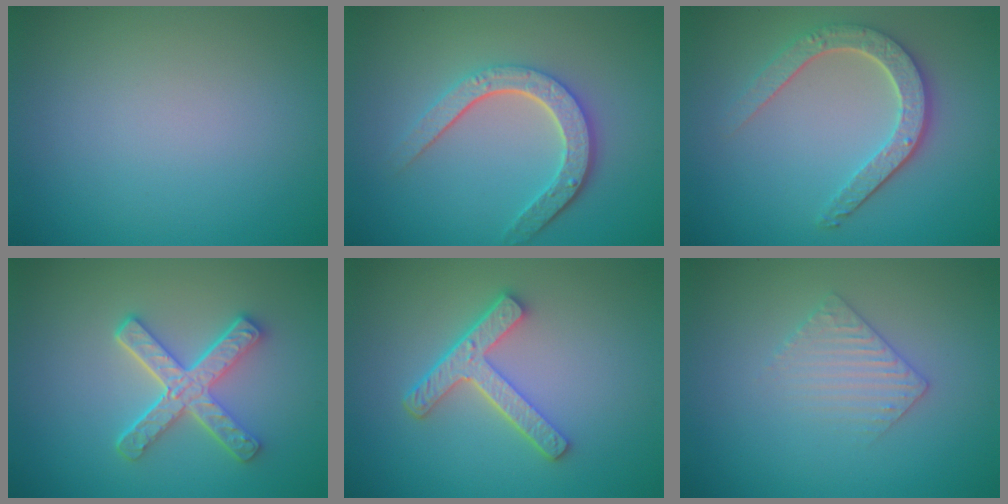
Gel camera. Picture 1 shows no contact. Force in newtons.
{"total": 4.7, "press": 3.5, "slide": 3.0}
{"total": 4.2, "press": 3.5, "slide": 2.3}
{"total": 4.7, "press": 3.7, "slide": 2.8}
{"total": 4.4, "press": 3.3, "slide": 2.9}
{"total": 2.2, "press": 2.2, "slide": 0.5}